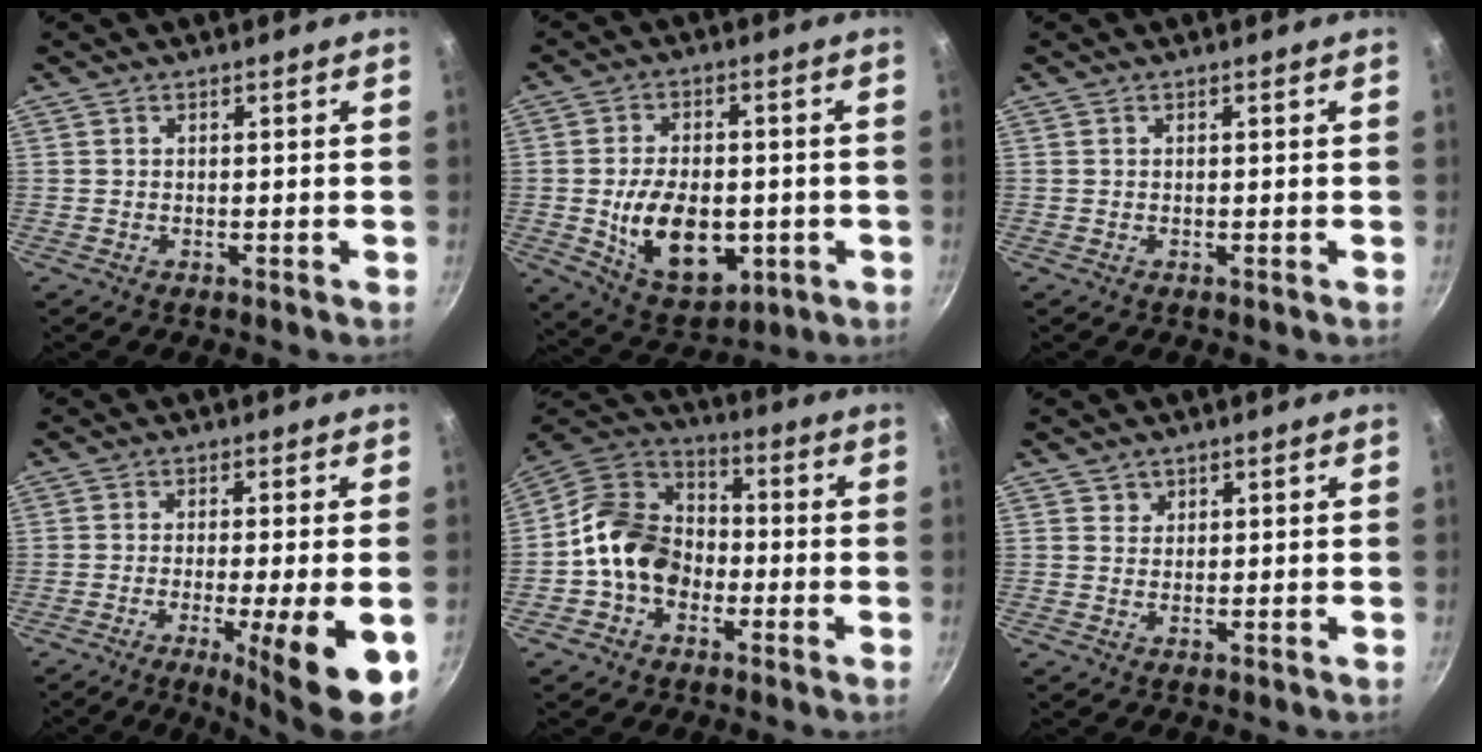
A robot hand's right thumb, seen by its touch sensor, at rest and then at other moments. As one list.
[{"total": 15.2, "force": [-2.5, 9.6, 11.5], "torque": [-0.160, -0.002, -0.023]}, {"total": 0.0}, {"total": 12.7, "force": [-4.5, 1.6, 11.8], "torque": [-0.168, 0.001, -0.063]}, {"total": 13.4, "force": [-3.0, 10.6, 7.6], "torque": [-0.091, 0.041, -0.075]}, {"total": 1.3, "force": [0.8, 1.1, 0.0], "torque": [0.014, 0.003, 0.010]}]